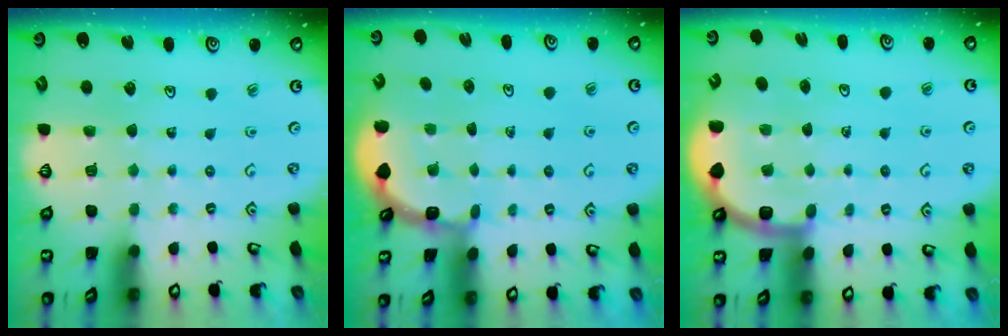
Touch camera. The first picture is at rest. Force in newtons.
{"total": 2.1, "press": 2.1, "slide": 0.2}
{"total": 4.9, "press": 4.2, "slide": 2.4}